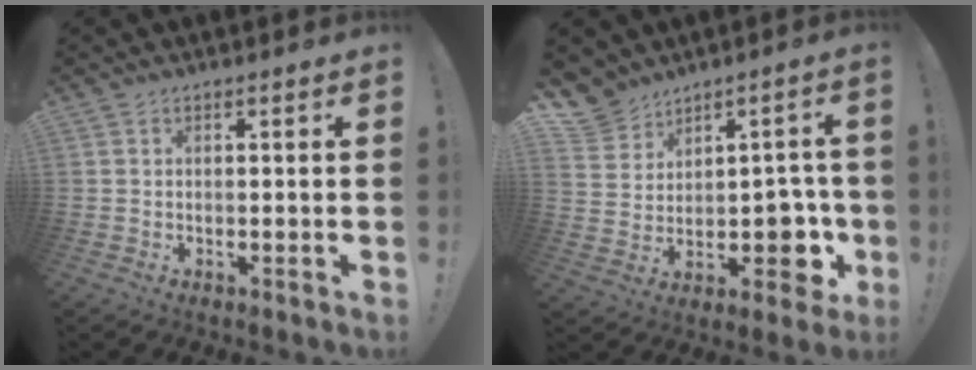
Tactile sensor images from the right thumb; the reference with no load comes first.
{"total": 9.8, "force": [2.8, 8.4, 4.3], "torque": [-0.053, -0.024, 0.072]}